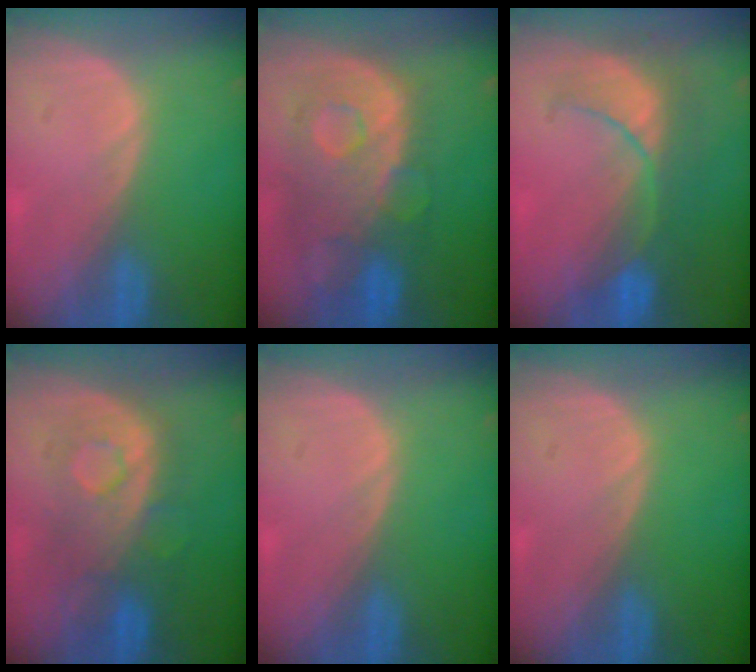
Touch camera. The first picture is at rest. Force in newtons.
{"total": 11.1, "press": 9.7, "slide": 5.5}
{"total": 8.1, "press": 7.9, "slide": 1.6}
{"total": 8.3, "press": 8.3, "slide": 0.9}
{"total": 0.0}
{"total": 0.0}